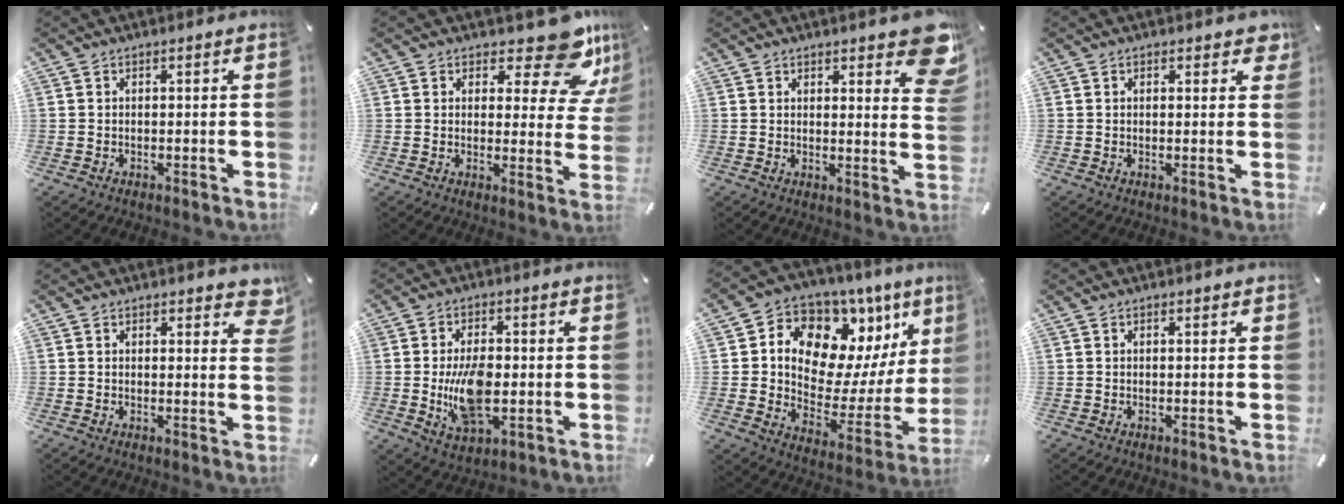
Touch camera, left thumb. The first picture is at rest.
{"total": 12.6, "force": [8.4, 4.6, 8.1], "torque": [-0.095, -0.067, 0.140]}
{"total": 9.0, "force": [6.2, 3.4, 5.6], "torque": [-0.057, -0.042, 0.104]}
{"total": 2.5, "force": [1.3, 1.5, 1.5], "torque": [-0.010, -0.002, 0.017]}
{"total": 3.4, "force": [2.4, 1.8, 1.6], "torque": [-0.006, -0.012, 0.037]}
{"total": 11.4, "force": [-0.9, 6.4, 9.4], "torque": [-0.179, -0.015, -0.017]}
{"total": 12.1, "force": [7.2, 8.5, 4.8], "torque": [-0.078, -0.084, 0.129]}
{"total": 0.6, "force": [0.2, 0.5, 0.2], "torque": [-0.004, 0.003, 0.002]}